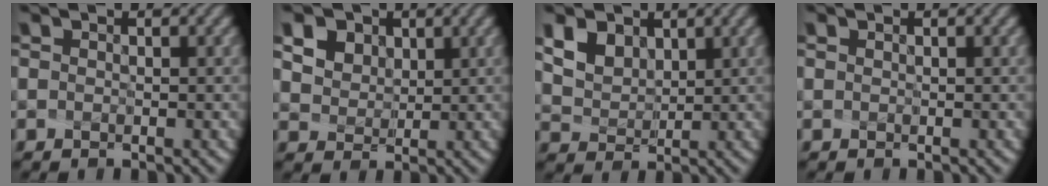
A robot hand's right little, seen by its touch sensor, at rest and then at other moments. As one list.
[{"total": 8.6, "force": [4.7, 6.2, 3.7], "torque": [-0.096, 0.024, 0.083]}, {"total": 6.6, "force": [3.9, 4.5, 2.8], "torque": [-0.091, 0.015, 0.076]}, {"total": 0.0}]